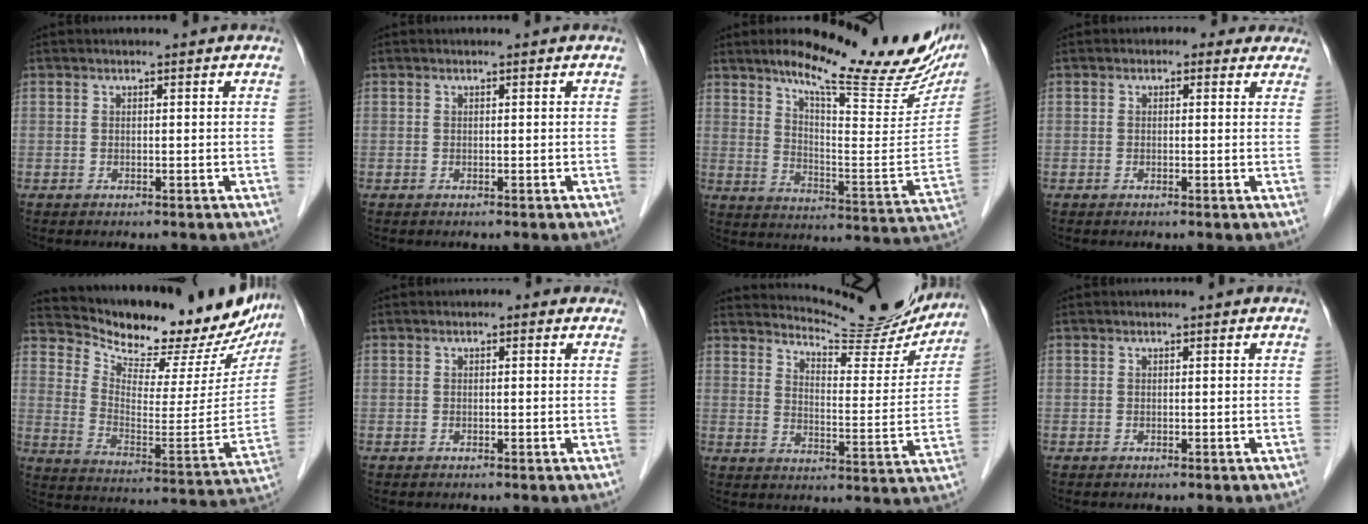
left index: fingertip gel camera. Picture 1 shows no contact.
{"total": 0.0}
{"total": 22.6, "force": [17.2, 4.4, 13.9], "torque": [-0.198, -0.025, 0.229]}
{"total": 3.0, "force": [2.1, 2.0, 0.8], "torque": [0.001, 0.009, 0.011]}
{"total": 23.4, "force": [21.3, 5.2, 8.0], "torque": [-0.119, -0.072, 0.284]}
{"total": 0.9, "force": [0.4, 0.6, 0.4], "torque": [-0.003, 0.004, -0.002]}
{"total": 17.2, "force": [16.4, 2.5, 4.6], "torque": [-0.064, -0.048, 0.208]}
{"total": 0.0}